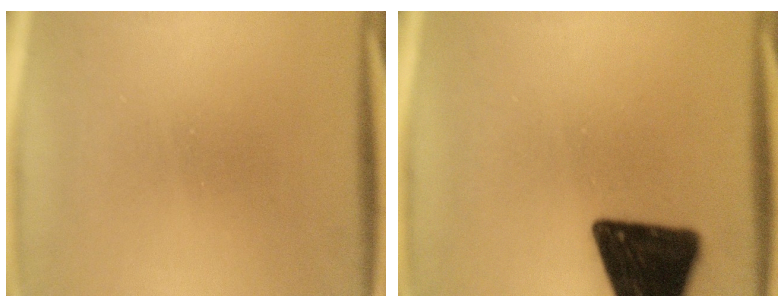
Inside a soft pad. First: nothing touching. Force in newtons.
{"total": 18.4}